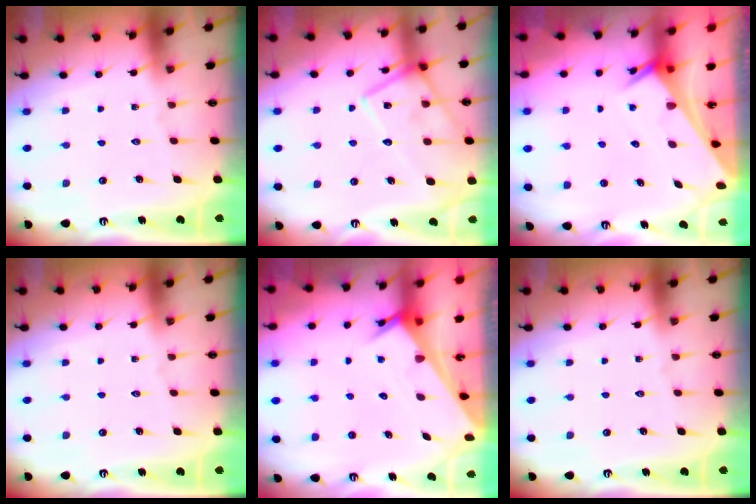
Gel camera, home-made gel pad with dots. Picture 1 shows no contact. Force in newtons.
{"total": 15.1, "press": 15.1, "slide": 1.3}
{"total": 2.6, "press": 2.6, "slide": 0.1}
{"total": 0.0}
{"total": 3.1, "press": 3.1, "slide": 0.2}
{"total": 0.0}